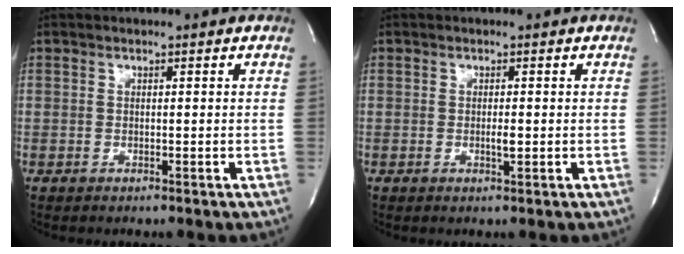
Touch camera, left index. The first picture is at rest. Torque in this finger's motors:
{"motor_torque": [0.29, -0.12, 0.01, 0.00]}